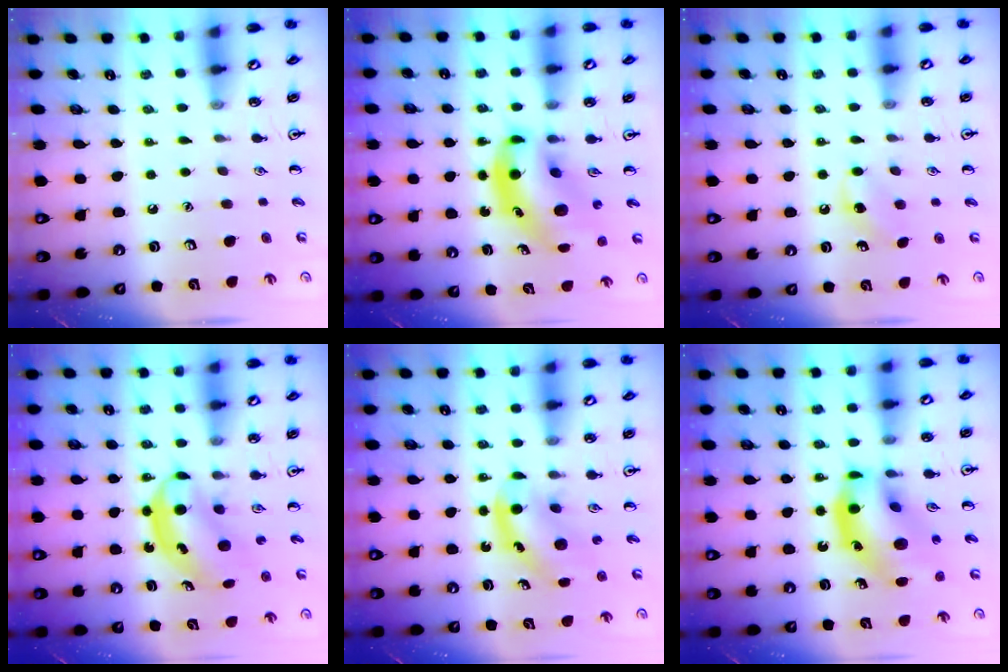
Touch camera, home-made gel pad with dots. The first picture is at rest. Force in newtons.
{"total": 8.9, "press": 8.5, "slide": 2.5}
{"total": 6.3, "press": 6.0, "slide": 1.8}
{"total": 5.9, "press": 5.8, "slide": 1.2}
{"total": 4.9, "press": 4.8, "slide": 0.9}
{"total": 15.3, "press": 14.7, "slide": 4.5}